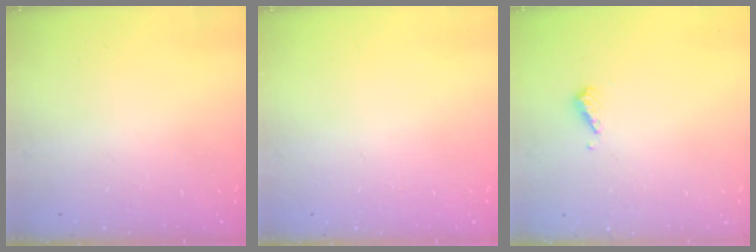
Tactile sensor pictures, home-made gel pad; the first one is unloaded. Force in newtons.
{"total": 0.0}
{"total": 4.6, "press": 4.5, "slide": 0.9}